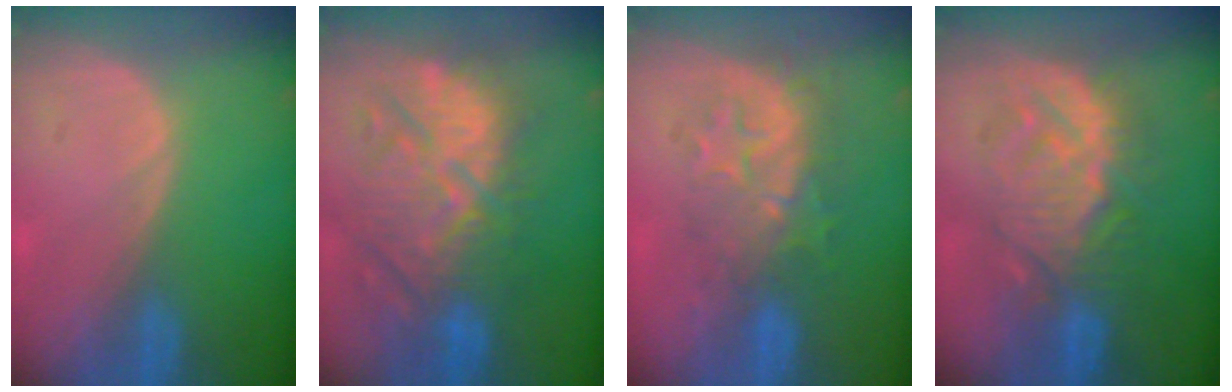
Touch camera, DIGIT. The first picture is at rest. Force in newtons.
{"total": 11.9, "press": 11.5, "slide": 3.0}
{"total": 8.9, "press": 8.1, "slide": 3.7}
{"total": 9.5, "press": 9.4, "slide": 0.5}